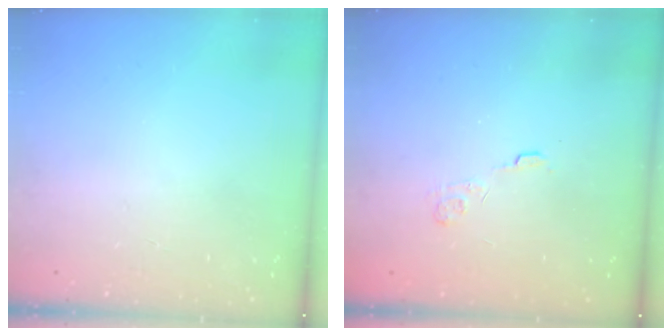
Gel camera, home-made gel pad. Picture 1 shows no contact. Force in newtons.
{"total": 2.8, "press": 2.4, "slide": 1.5}